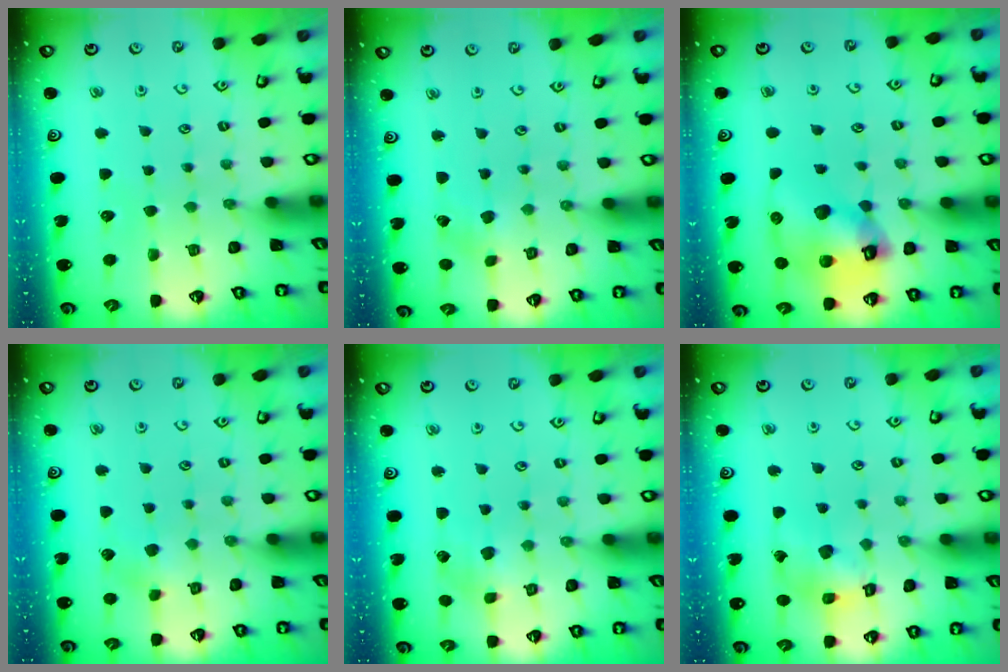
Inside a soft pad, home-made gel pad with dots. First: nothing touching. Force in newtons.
{"total": 0.5, "press": 0.5, "slide": 0.0}
{"total": 14.5, "press": 14.4, "slide": 1.9}
{"total": 3.6, "press": 3.5, "slide": 0.9}
{"total": 2.8, "press": 2.8, "slide": 0.1}
{"total": 10.0, "press": 9.9, "slide": 1.0}